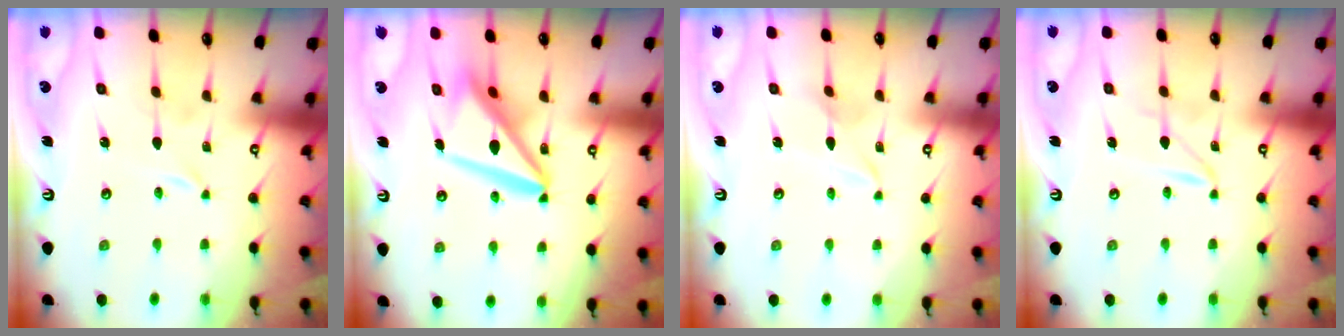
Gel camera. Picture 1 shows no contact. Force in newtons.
{"total": 13.7, "press": 13.6, "slide": 1.8}
{"total": 3.7, "press": 3.7, "slide": 0.4}
{"total": 1.6, "press": 1.6, "slide": 0.3}